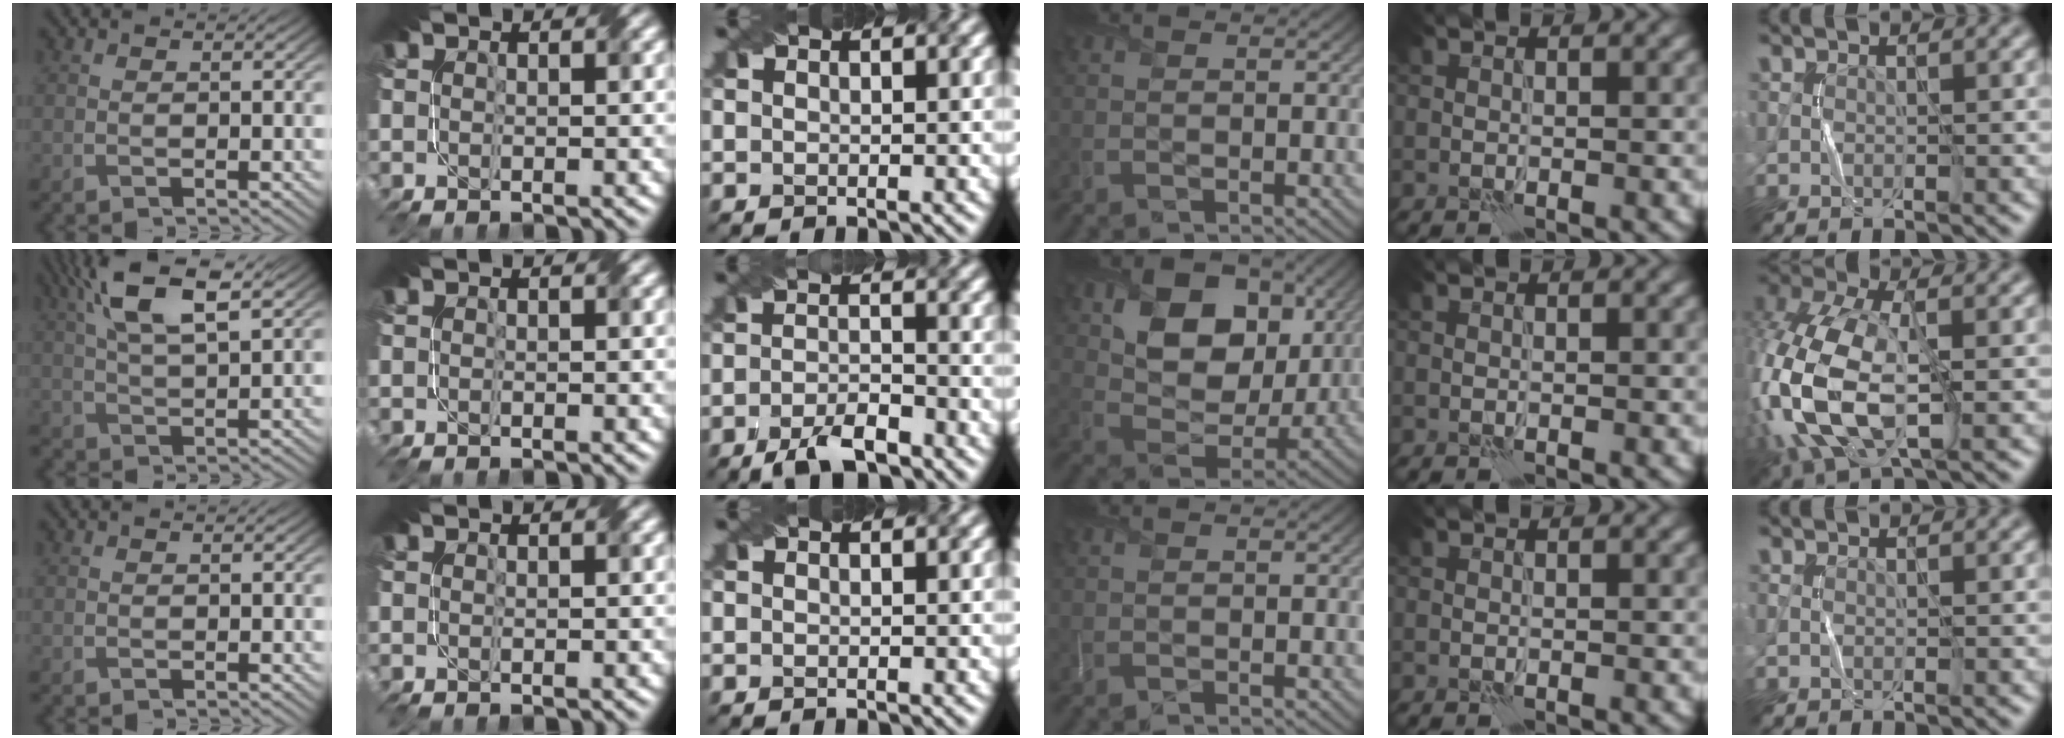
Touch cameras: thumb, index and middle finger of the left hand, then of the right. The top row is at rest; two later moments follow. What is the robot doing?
{"motion": "fold", "object": "netting"}